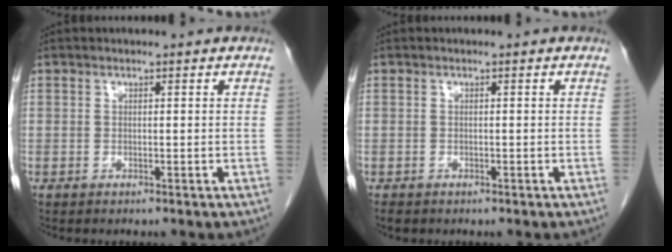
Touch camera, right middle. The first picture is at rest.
{"total": 1.2, "force": [-0.9, 0.7, 0.4], "torque": [-0.013, -0.002, -0.012]}